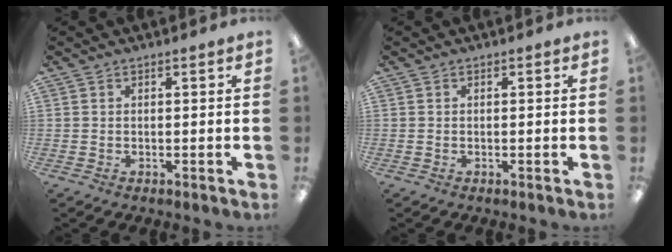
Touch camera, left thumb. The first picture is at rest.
{"total": 0.0}